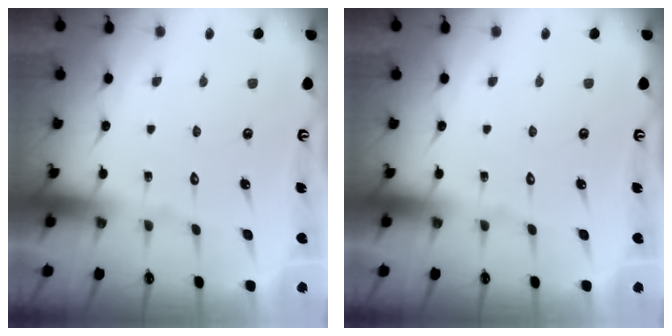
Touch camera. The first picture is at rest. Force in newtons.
{"total": 0.0}